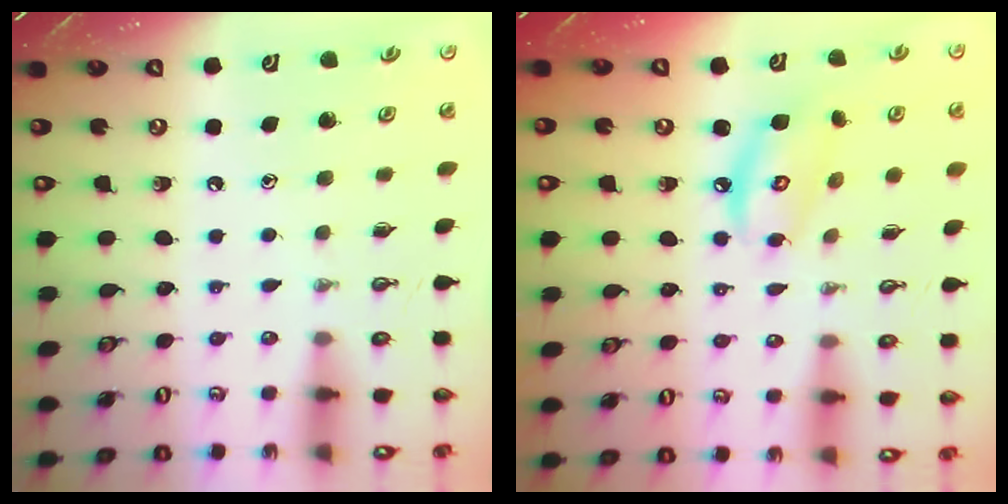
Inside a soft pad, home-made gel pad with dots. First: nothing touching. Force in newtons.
{"total": 8.9, "press": 8.9, "slide": 0.8}